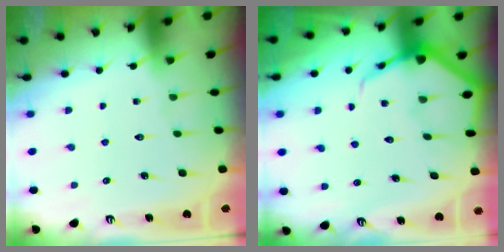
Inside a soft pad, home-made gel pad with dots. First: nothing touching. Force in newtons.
{"total": 5.7, "press": 5.6, "slide": 0.7}